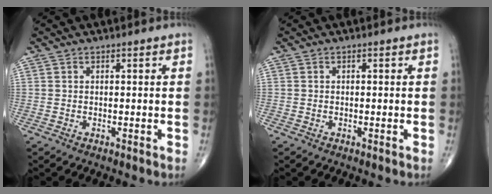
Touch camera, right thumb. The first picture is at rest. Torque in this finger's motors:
{"motor_torque": [0.40, -0.60, 0.07, 0.08, 0.02]}